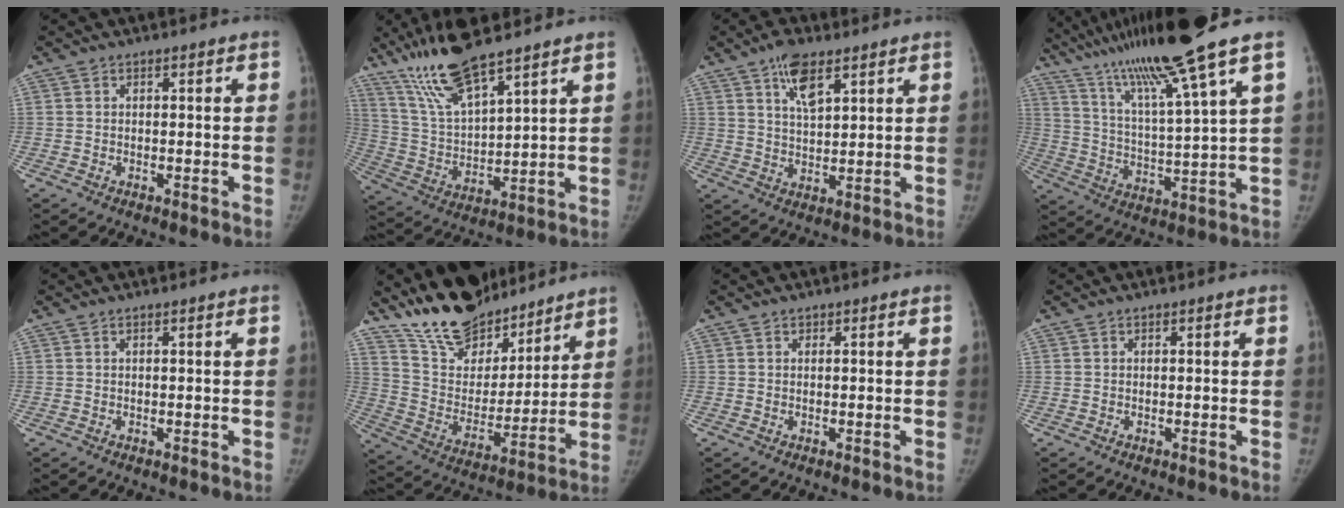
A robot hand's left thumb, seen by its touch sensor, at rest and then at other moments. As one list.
[{"total": 14.0, "force": [10.8, 2.3, 8.7], "torque": [-0.169, -0.047, 0.221]}, {"total": 7.2, "force": [4.2, 2.9, 5.0], "torque": [-0.077, -0.020, 0.074]}, {"total": 18.9, "force": [13.4, -1.2, 13.2], "torque": [-0.222, -0.052, 0.239]}, {"total": 0.0}, {"total": 18.7, "force": [15.9, 7.5, 6.4], "torque": [-0.068, -0.097, 0.286]}, {"total": 0.0}, {"total": 0.0}]